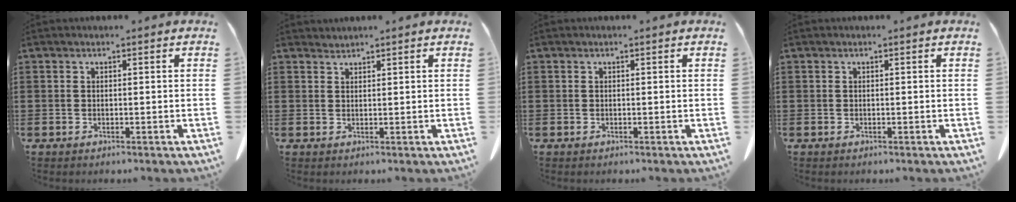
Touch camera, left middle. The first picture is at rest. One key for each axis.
{"total": 1.0, "fx": 1.0, "fy": -0.1, "fz": -0.1, "tx": 0.000, "ty": -0.002, "tz": 0.020}
{"total": 0.0}
{"total": 0.0}